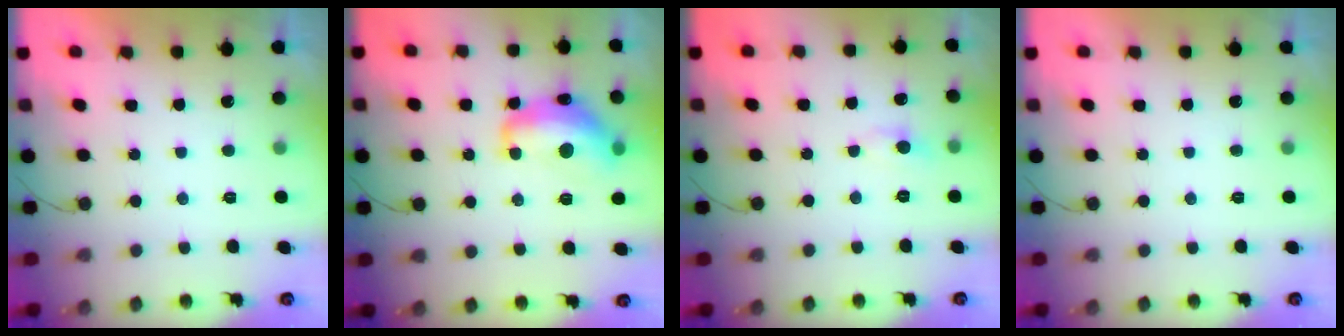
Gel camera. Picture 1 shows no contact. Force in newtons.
{"total": 15.0, "press": 14.9, "slide": 1.1}
{"total": 5.1, "press": 5.0, "slide": 0.6}
{"total": 0.0}